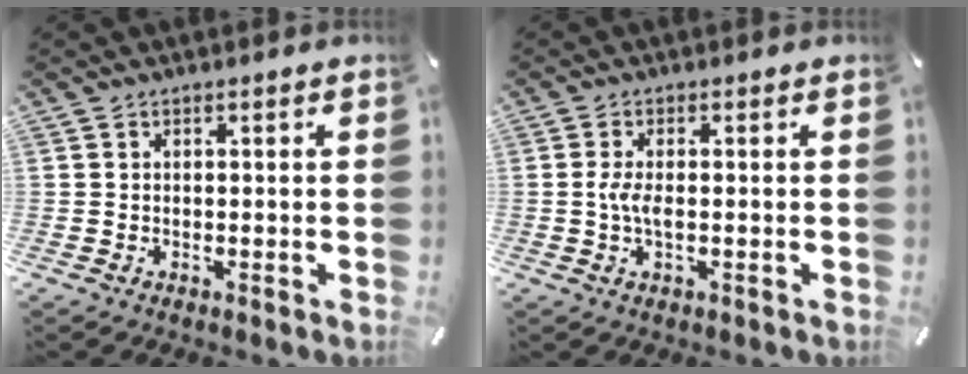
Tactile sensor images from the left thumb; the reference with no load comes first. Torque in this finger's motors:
{"motor_torque": [0.93, 0.91, 0.45, -0.33, 0.22]}